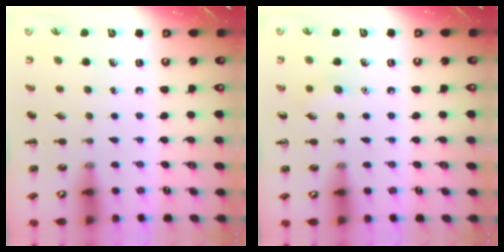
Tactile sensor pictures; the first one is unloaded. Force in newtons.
{"total": 4.5, "press": 4.3, "slide": 1.2}